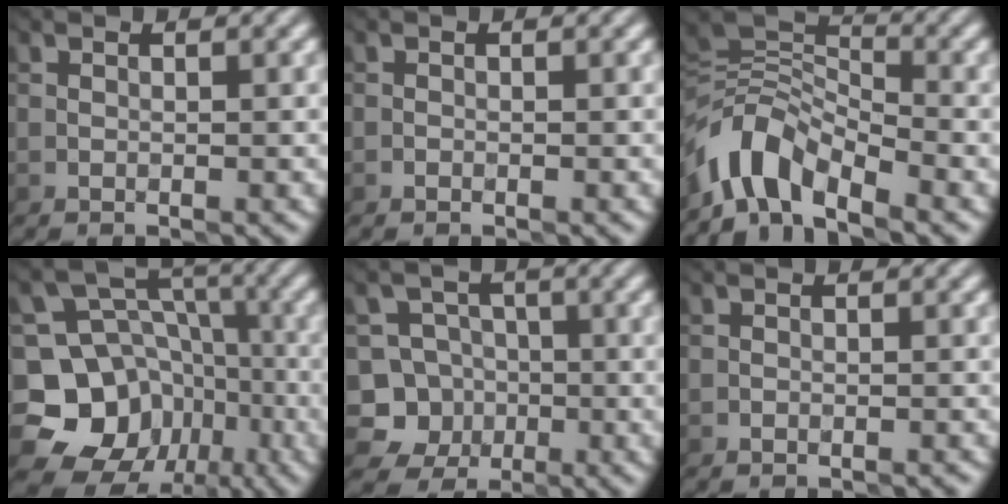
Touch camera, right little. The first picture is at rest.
{"total": 0.5, "force": [-0.4, -0.1, -0.3], "torque": [0.007, -0.002, -0.011]}
{"total": 5.5, "force": [-4.7, 1.8, 2.4], "torque": [-0.029, -0.001, -0.100]}
{"total": 11.6, "force": [-5.3, 9.6, 3.9], "torque": [-0.088, -0.002, -0.097]}
{"total": 6.7, "force": [-3.3, 5.8, 0.7], "torque": [0.004, -0.011, -0.075]}
{"total": 0.7, "force": [-0.7, 0.0, -0.2], "torque": [0.008, 0.000, -0.013]}